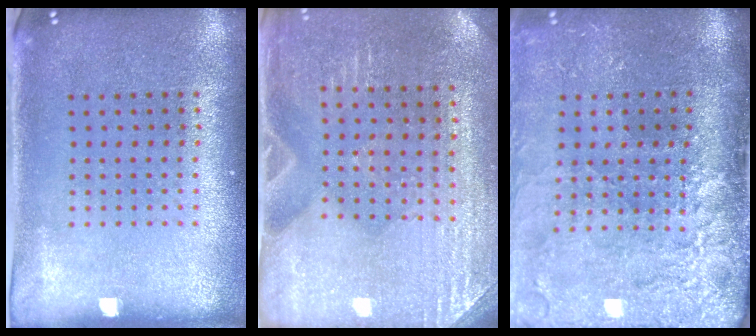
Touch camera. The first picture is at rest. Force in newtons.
{"total": 2.9, "press": 2.9, "slide": 0.4}
{"total": 4.5, "press": 3.6, "slide": 2.6}